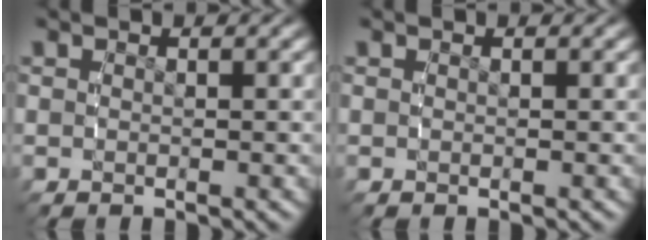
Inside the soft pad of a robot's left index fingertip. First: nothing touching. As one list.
[{"total": 0.0}]